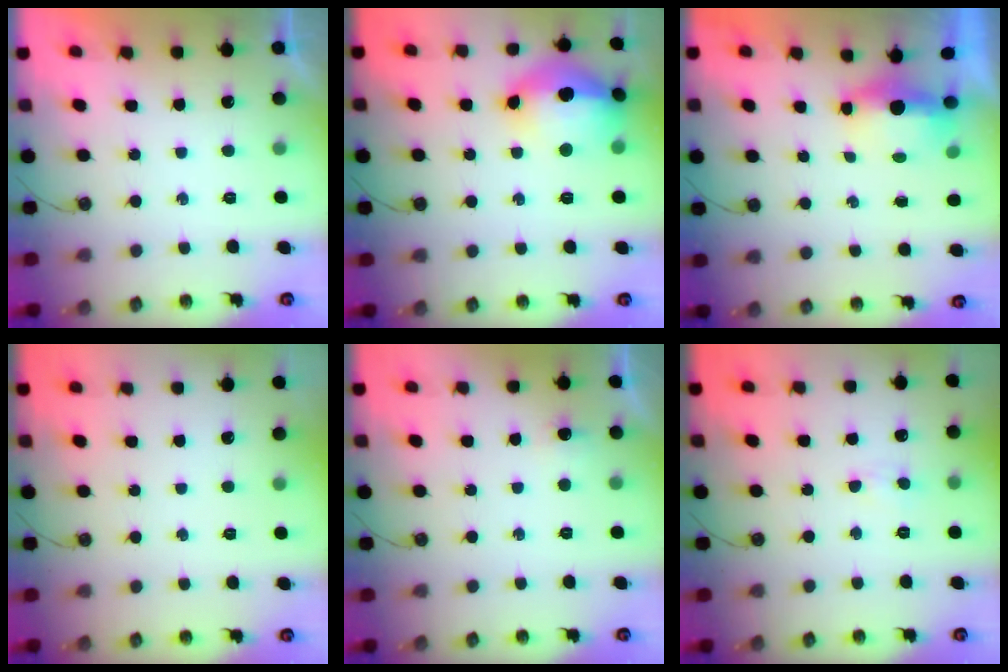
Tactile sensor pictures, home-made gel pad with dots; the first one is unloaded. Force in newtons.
{"total": 17.5, "press": 17.4, "slide": 1.9}
{"total": 4.9, "press": 4.8, "slide": 1.2}
{"total": 0.0}
{"total": 4.2, "press": 3.9, "slide": 1.5}
{"total": 4.1, "press": 4.1, "slide": 0.7}